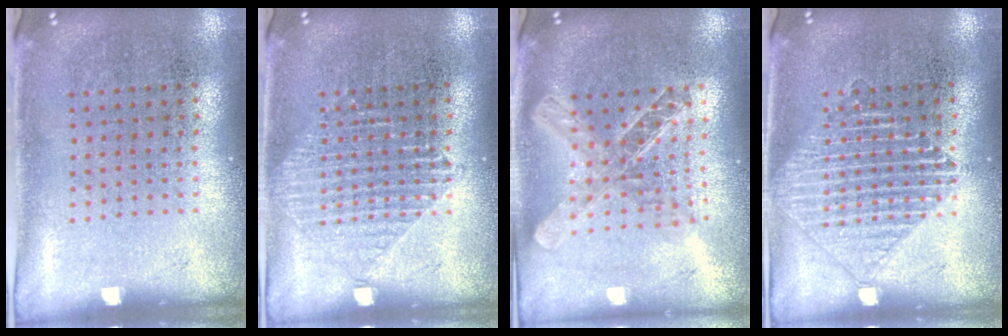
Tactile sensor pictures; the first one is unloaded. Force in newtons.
{"total": 1.5, "press": 1.5, "slide": 0.3}
{"total": 2.0, "press": 1.7, "slide": 1.1}
{"total": 2.3, "press": 2.3, "slide": 0.3}